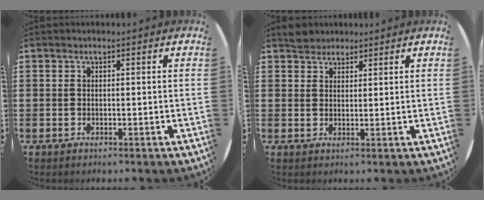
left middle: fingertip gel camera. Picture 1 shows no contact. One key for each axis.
{"total": 2.4, "fx": 2.2, "fy": 1.0, "fz": -0.1, "tx": 0.006, "ty": 0.005, "tz": 0.043}